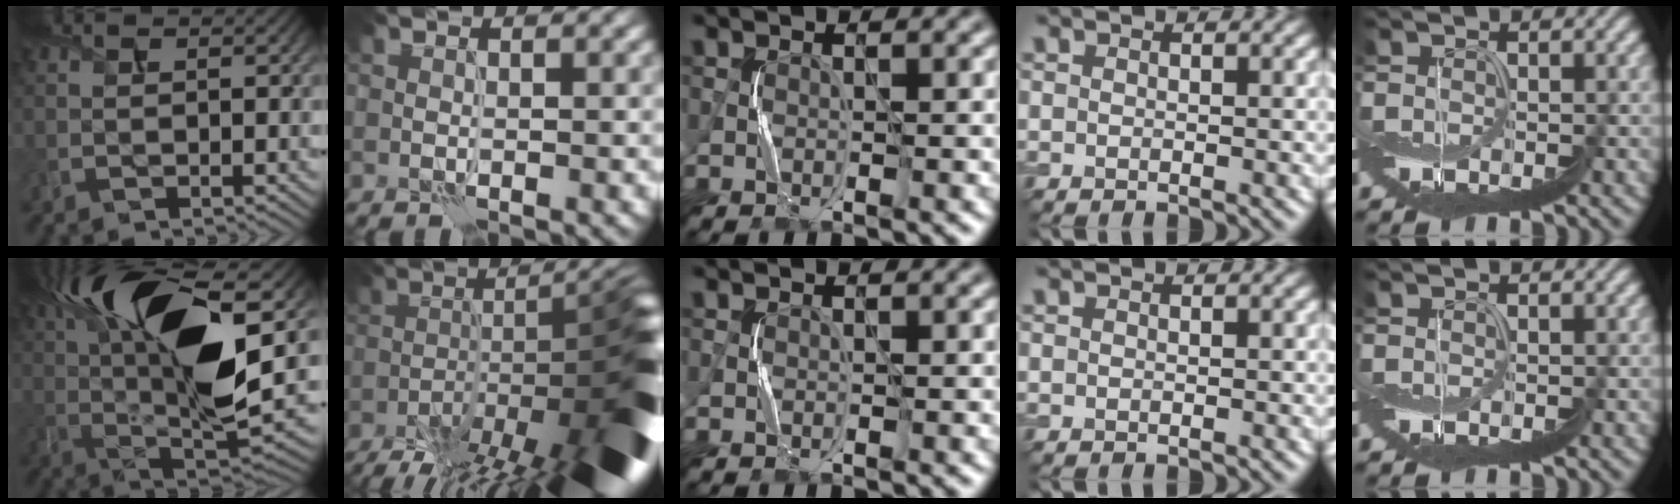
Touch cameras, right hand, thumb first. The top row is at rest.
{"thumb": {"total": 18.5, "force": [4.9, 6.7, 16.6], "torque": [-0.299, 0.029, 0.071]}, "index": {"total": 16.2, "force": [-7.5, 5.5, 13.2], "torque": [-0.172, -0.006, -0.115]}}